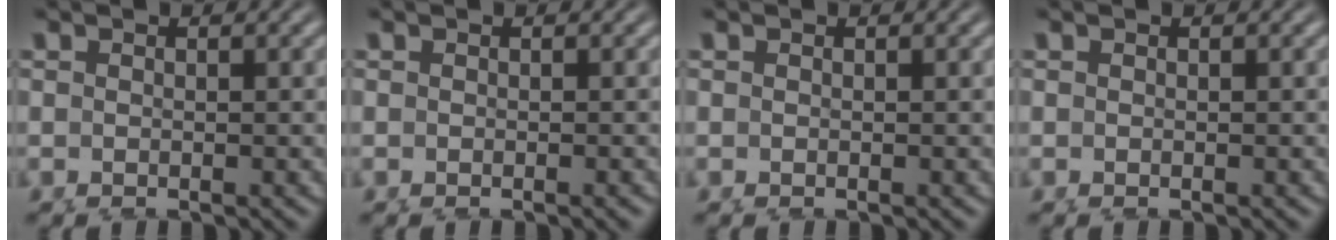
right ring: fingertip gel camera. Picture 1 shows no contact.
{"total": 0.0}
{"total": 0.0}
{"total": 0.0}